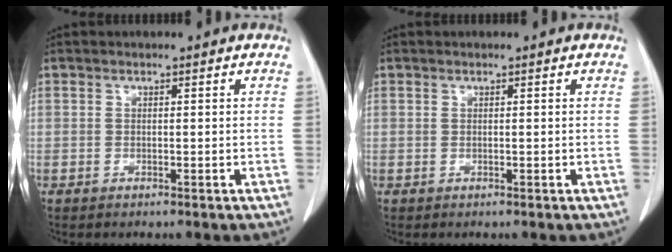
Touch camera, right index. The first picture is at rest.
{"total": 0.0}